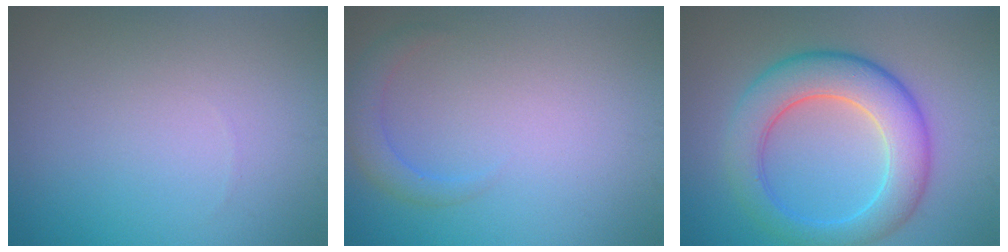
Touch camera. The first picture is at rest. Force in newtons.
{"total": 1.9, "press": 1.9, "slide": 0.1}
{"total": 7.3, "press": 7.3, "slide": 0.3}